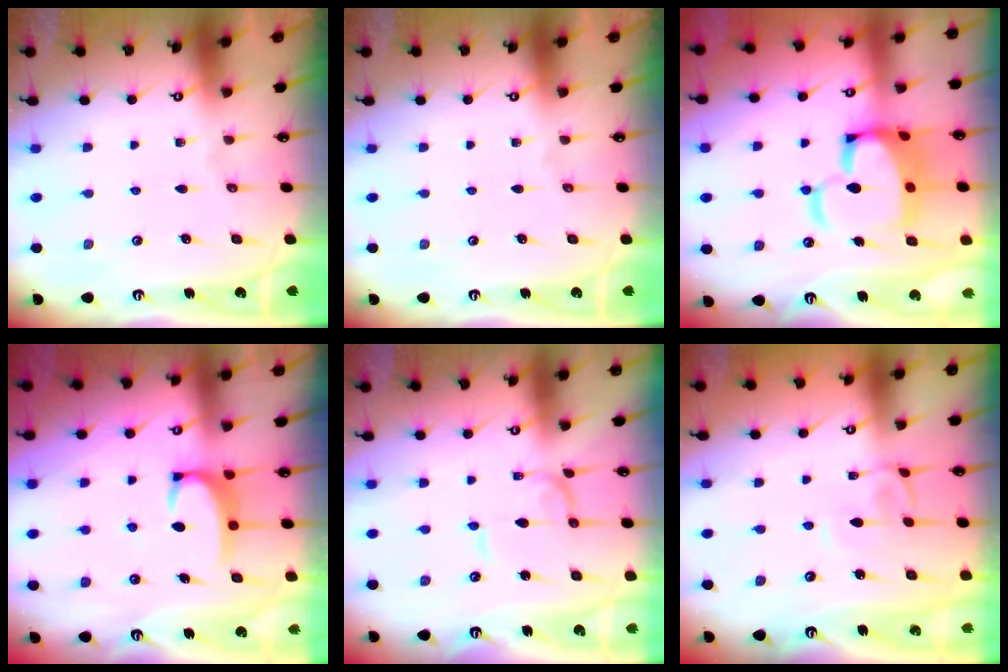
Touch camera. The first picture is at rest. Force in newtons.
{"total": 0.0}
{"total": 13.4, "press": 13.3, "slide": 1.9}
{"total": 3.2, "press": 3.2, "slide": 0.4}
{"total": 0.9, "press": 0.9, "slide": 0.1}
{"total": 3.7, "press": 3.7, "slide": 0.0}